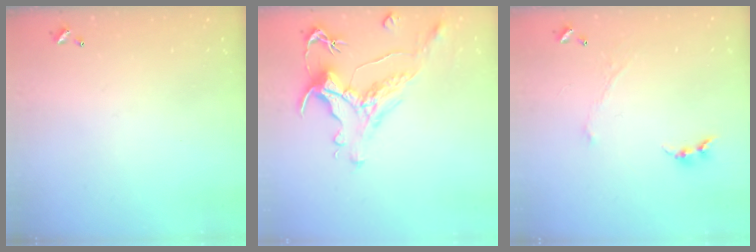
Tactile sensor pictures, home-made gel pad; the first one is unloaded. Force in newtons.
{"total": 1.4, "press": 0.2, "slide": 1.4}
{"total": 1.0, "press": 0.9, "slide": 0.4}